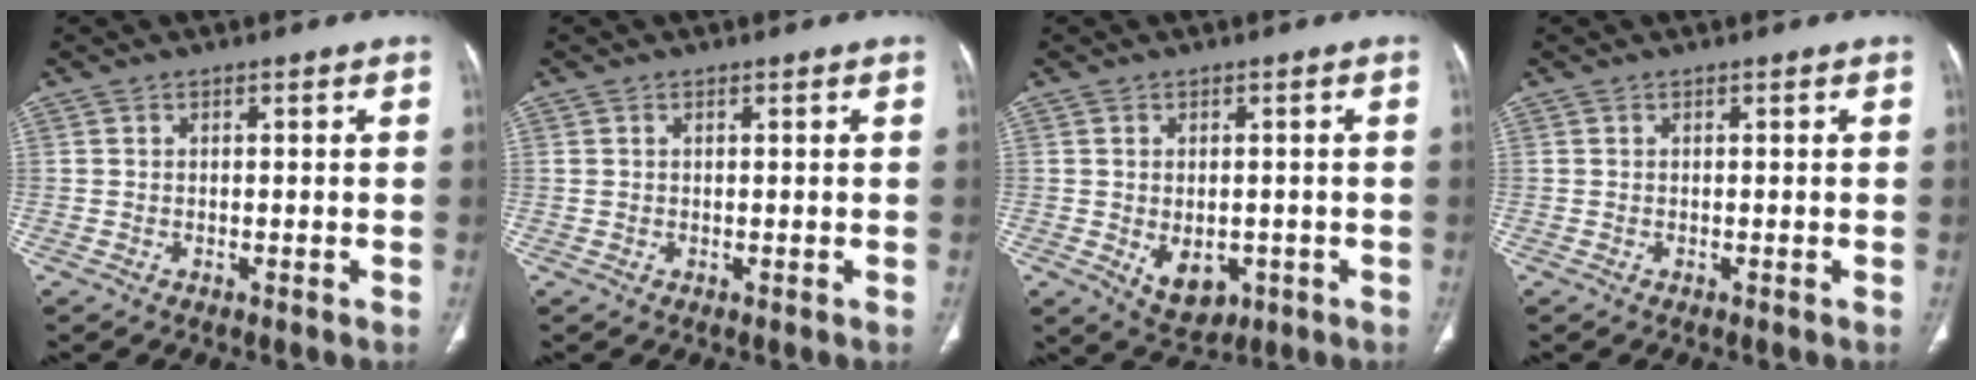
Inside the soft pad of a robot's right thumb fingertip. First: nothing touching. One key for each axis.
{"total": 0.6, "fx": 0.3, "fy": 0.3, "fz": 0.4, "tx": -0.011, "ty": 0.010, "tz": 0.008}
{"total": 7.1, "fx": -1.6, "fy": 5.0, "fz": 4.9, "tx": -0.051, "ty": -0.005, "tz": -0.003}
{"total": 0.0}